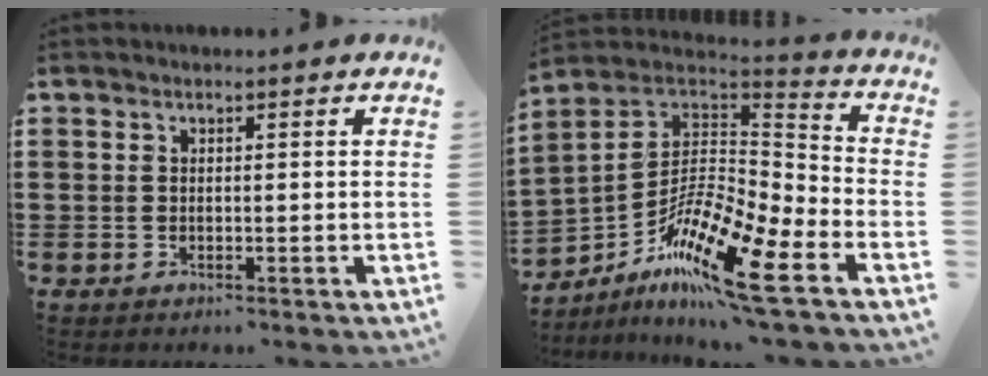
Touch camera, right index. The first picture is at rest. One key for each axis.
{"total": 14.9, "fx": -9.6, "fy": 2.5, "fz": 11.1, "tx": -0.214, "ty": 0.010, "tz": -0.184}